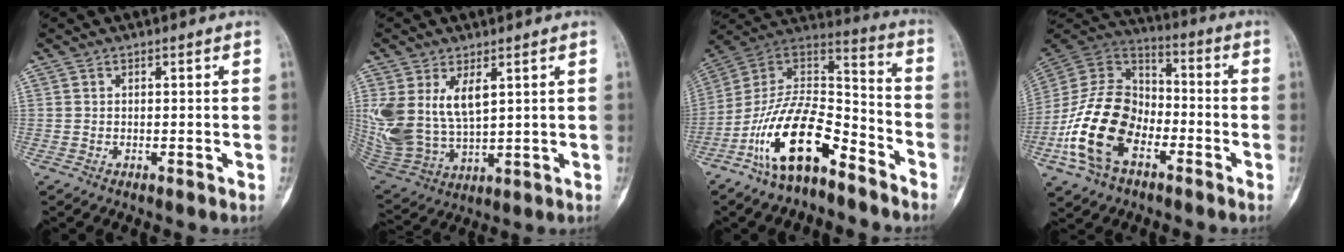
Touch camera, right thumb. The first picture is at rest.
{"total": 14.0, "force": [4.5, 7.9, 10.7], "torque": [-0.220, -0.019, 0.109]}
{"total": 18.6, "force": [-11.1, 7.9, 12.6], "torque": [-0.212, 0.095, -0.201]}
{"total": 19.1, "force": [-7.2, 12.4, 12.7], "torque": [-0.230, 0.060, -0.140]}